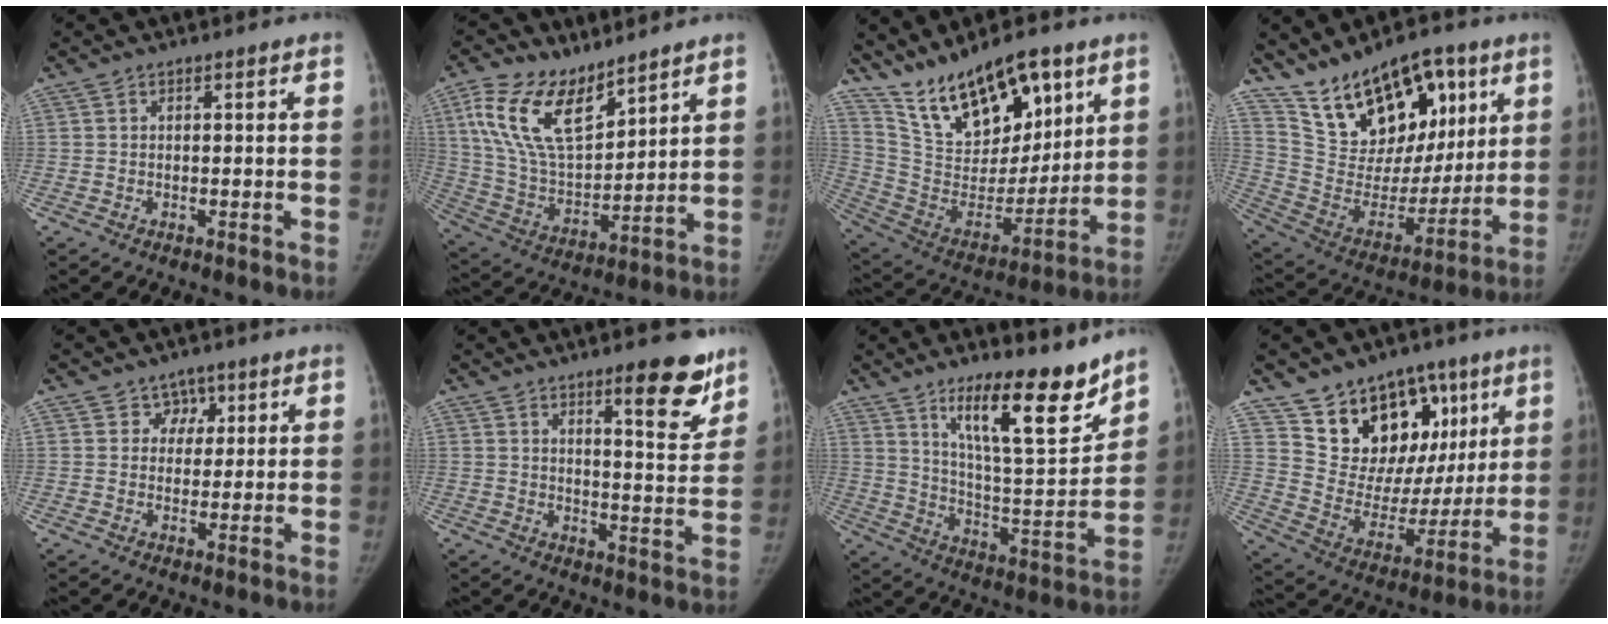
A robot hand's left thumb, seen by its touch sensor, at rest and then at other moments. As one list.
[{"total": 17.3, "force": [10.6, 8.1, 11.1], "torque": [-0.187, -0.049, 0.216]}, {"total": 21.5, "force": [14.0, 9.4, 13.3], "torque": [-0.183, -0.065, 0.260]}, {"total": 21.9, "force": [12.9, 11.9, 13.1], "torque": [-0.169, -0.049, 0.234]}, {"total": 3.7, "force": [1.8, 3.2, 0.6], "torque": [0.021, -0.005, 0.022]}, {"total": 11.5, "force": [7.6, 2.9, 8.1], "torque": [-0.075, -0.053, 0.106]}, {"total": 18.0, "force": [12.6, 4.1, 12.2], "torque": [-0.156, -0.092, 0.213]}, {"total": 21.0, "force": [11.0, 14.0, 11.1], "torque": [-0.100, -0.032, 0.188]}]